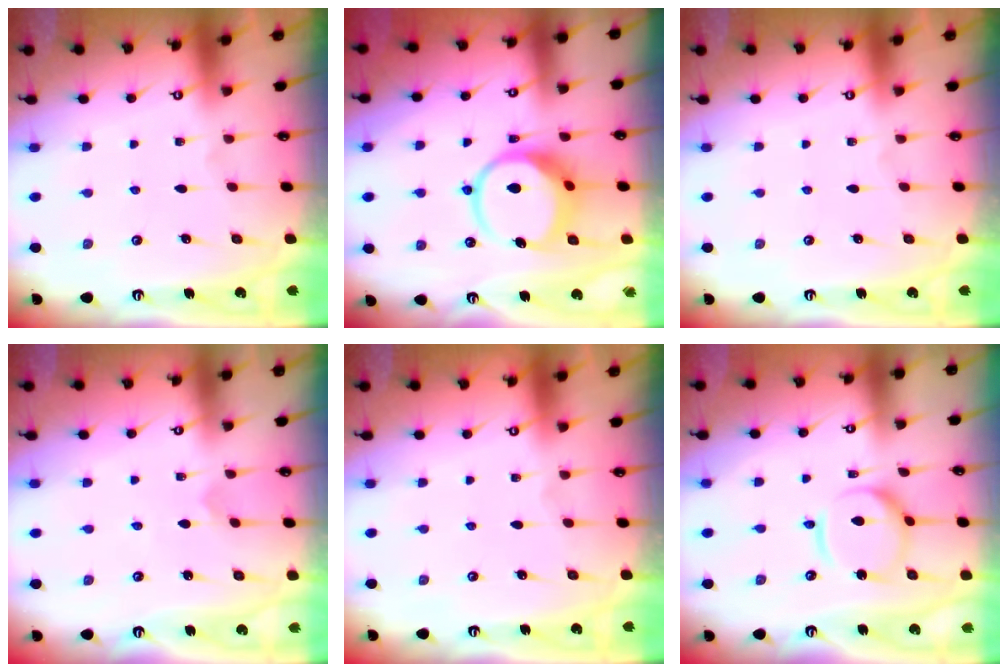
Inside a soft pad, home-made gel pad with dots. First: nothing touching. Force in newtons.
{"total": 10.6, "press": 10.4, "slide": 1.5}
{"total": 0.0}
{"total": 2.4, "press": 2.4, "slide": 0.2}
{"total": 0.0}
{"total": 10.8, "press": 10.7, "slide": 1.0}